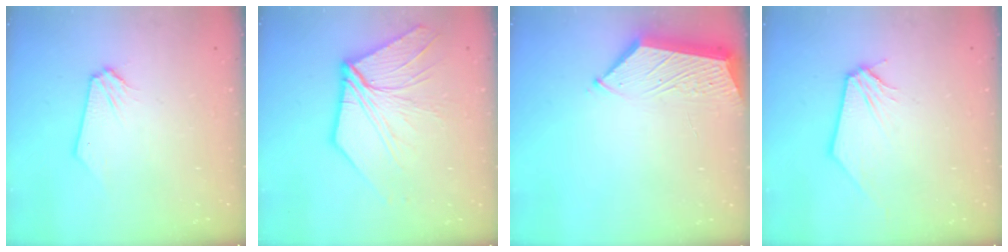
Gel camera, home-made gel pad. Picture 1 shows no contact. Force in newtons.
{"total": 12.8, "press": 12.6, "slide": 2.3}
{"total": 5.4, "press": 5.3, "slide": 0.6}
{"total": 0.0}